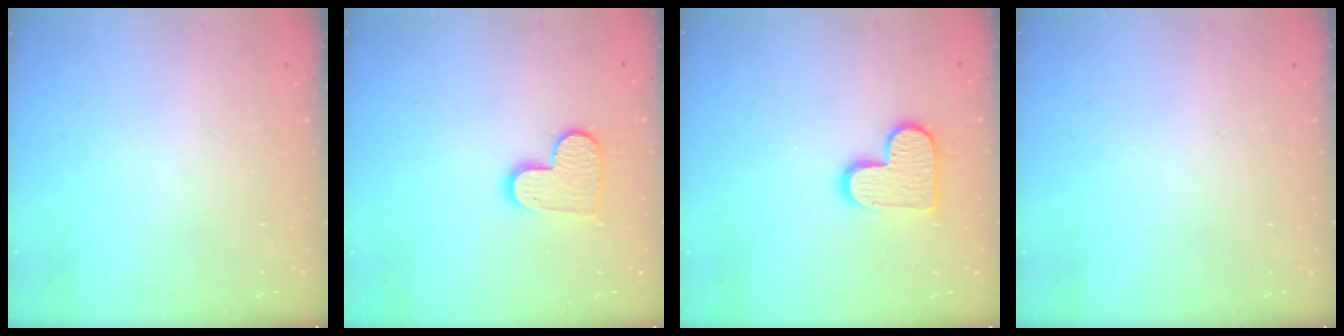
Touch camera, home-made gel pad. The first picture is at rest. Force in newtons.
{"total": 9.6, "press": 9.6, "slide": 0.6}
{"total": 11.9, "press": 11.9, "slide": 0.6}
{"total": 0.0}